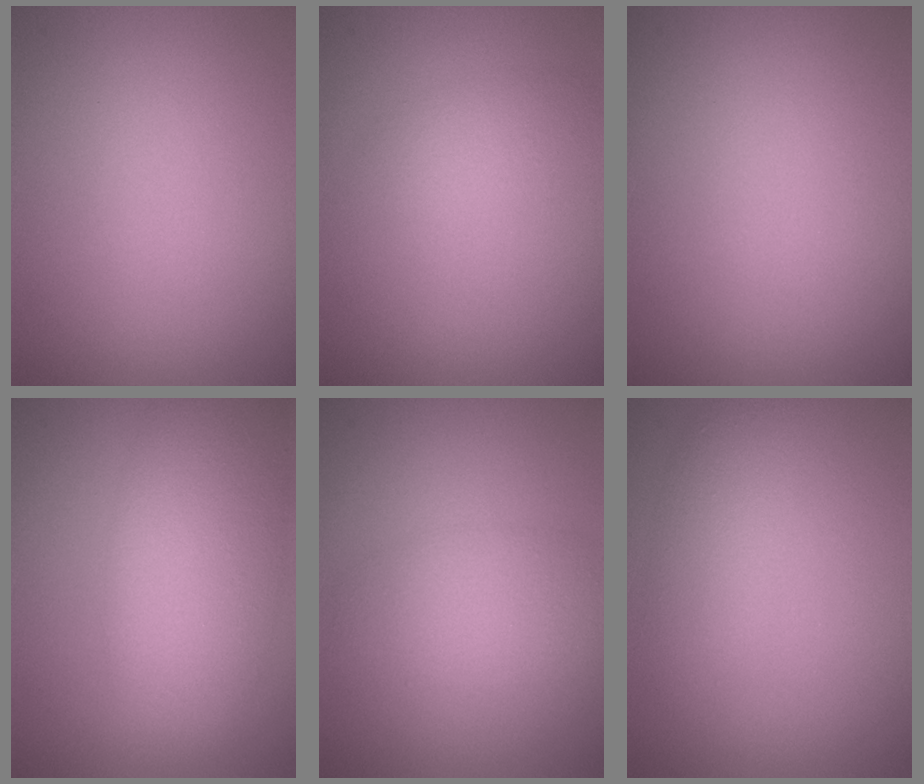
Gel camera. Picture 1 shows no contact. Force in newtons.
{"total": 1.5, "press": 1.5, "slide": 0.1}
{"total": 0.0}
{"total": 6.8, "press": 6.8, "slide": 0.4}
{"total": 3.5, "press": 3.5, "slide": 0.2}
{"total": 2.4, "press": 2.4, "slide": 0.1}